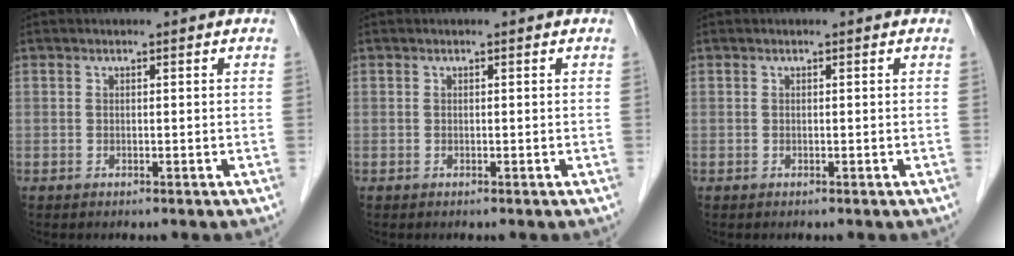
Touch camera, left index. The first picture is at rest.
{"total": 0.0}
{"total": 0.0}